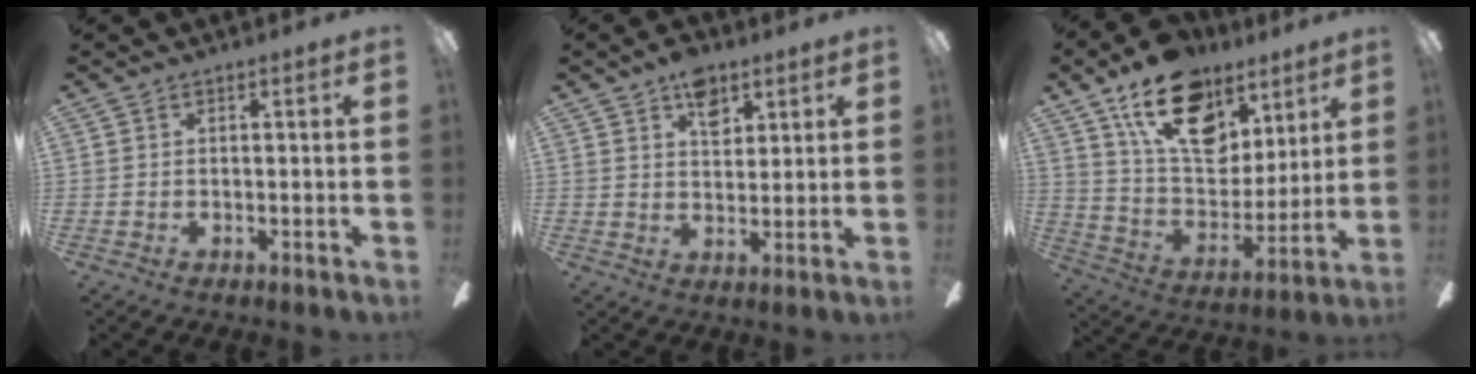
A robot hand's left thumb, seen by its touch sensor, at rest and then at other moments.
{"total": 7.4, "force": [4.4, 4.5, 3.9], "torque": [-0.049, -0.008, 0.075]}
{"total": 21.8, "force": [12.8, 12.9, 12.0], "torque": [-0.193, -0.061, 0.230]}